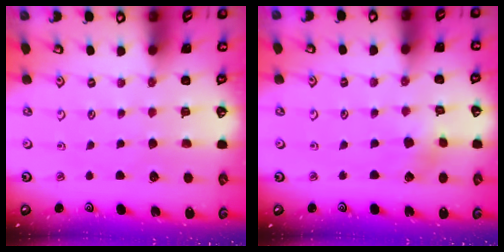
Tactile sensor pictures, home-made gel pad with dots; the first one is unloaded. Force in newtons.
{"total": 2.7, "press": 2.6, "slide": 0.7}